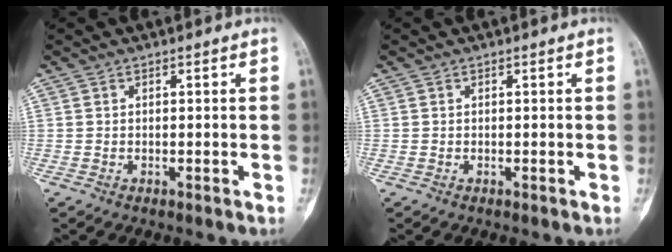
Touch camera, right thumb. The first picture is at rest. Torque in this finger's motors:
{"motor_torque": [-0.03, 0.00, 0.01, -0.01, 0.00]}